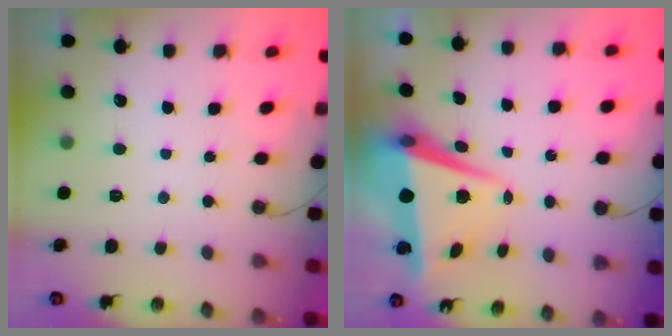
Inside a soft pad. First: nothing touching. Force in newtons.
{"total": 8.1, "press": 7.8, "slide": 2.2}